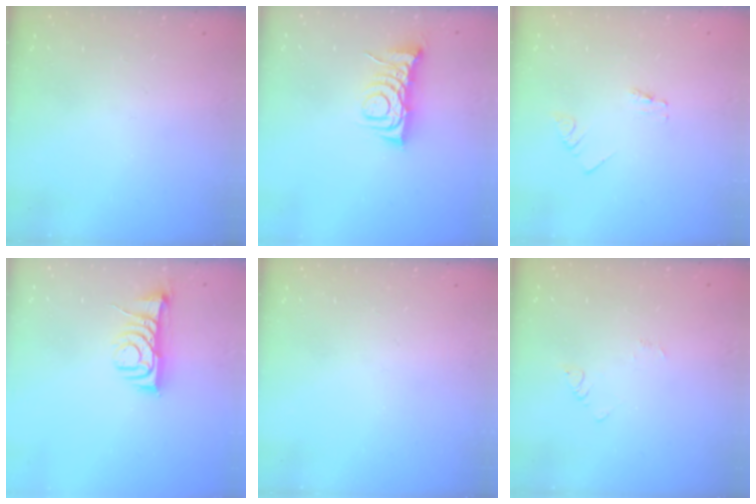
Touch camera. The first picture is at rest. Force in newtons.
{"total": 7.1, "press": 7.1, "slide": 0.9}
{"total": 0.7, "press": 0.7, "slide": 0.1}
{"total": 8.3, "press": 8.2, "slide": 0.9}
{"total": 0.0}
{"total": 2.4, "press": 2.4, "slide": 0.3}